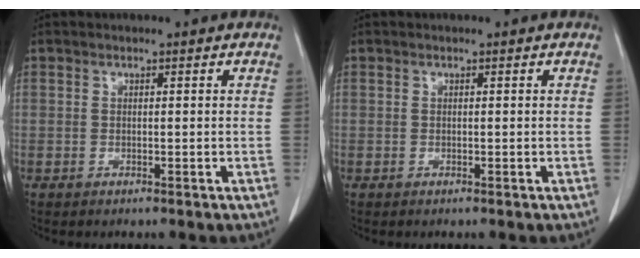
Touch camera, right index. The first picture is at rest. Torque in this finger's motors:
{"motor_torque": [0.00, 0.00, 0.00, 0.00]}